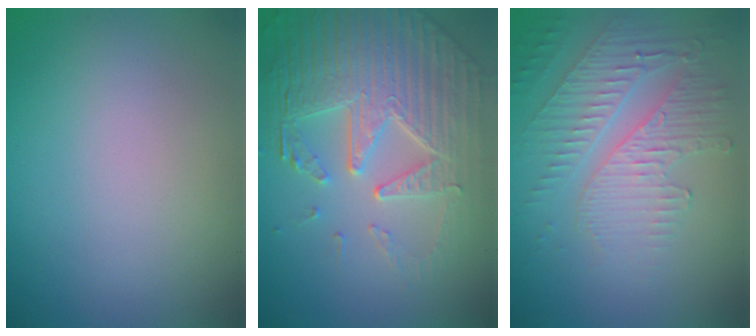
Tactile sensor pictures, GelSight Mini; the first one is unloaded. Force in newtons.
{"total": 7.6, "press": 5.5, "slide": 5.2}
{"total": 4.0, "press": 3.3, "slide": 2.3}